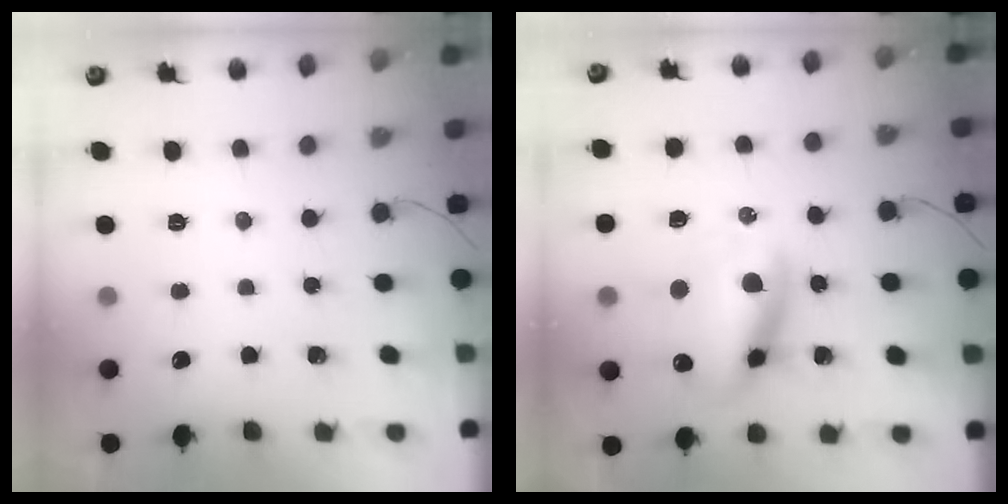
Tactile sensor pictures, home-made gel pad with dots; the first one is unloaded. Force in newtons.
{"total": 14.9, "press": 14.5, "slide": 3.7}